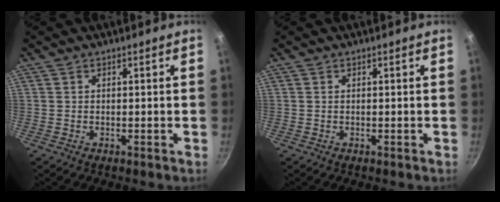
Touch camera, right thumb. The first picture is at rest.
{"total": 0.0}